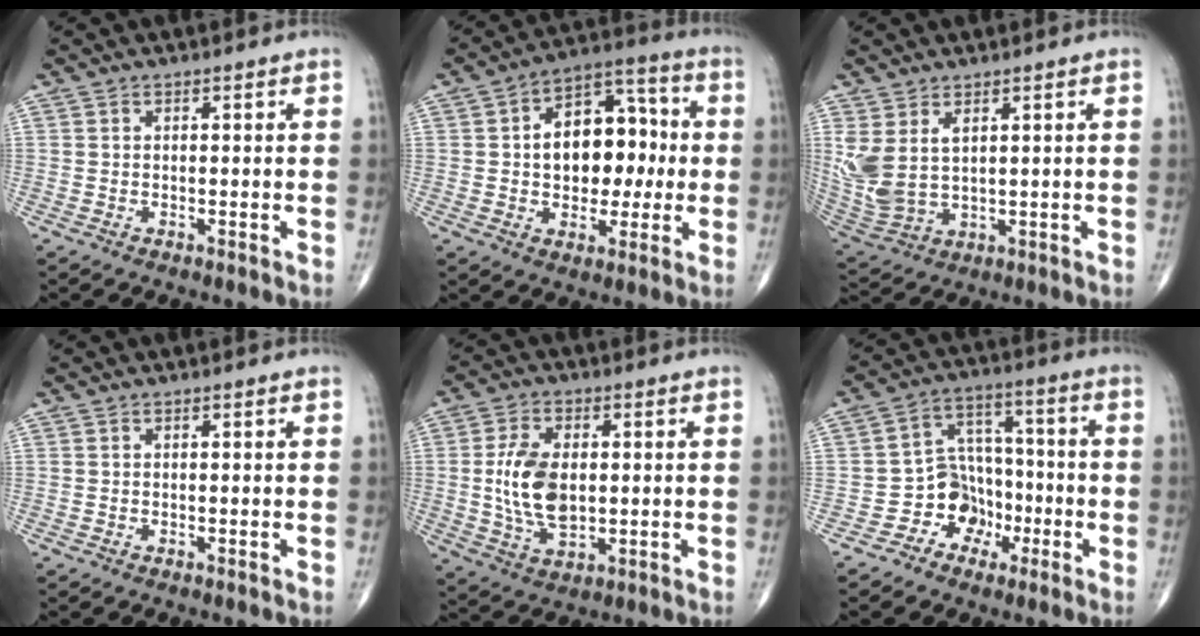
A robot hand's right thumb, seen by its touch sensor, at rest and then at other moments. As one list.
[{"total": 15.3, "force": [0.6, 10.1, 11.4], "torque": [-0.122, 0.035, 0.007]}, {"total": 9.1, "force": [3.0, 5.0, 7.1], "torque": [-0.167, -0.011, 0.078]}, {"total": 0.0}, {"total": 11.1, "force": [0.4, 6.5, 9.0], "torque": [-0.169, -0.005, 0.013]}, {"total": 9.0, "force": [-3.7, 7.4, 3.4], "torque": [-0.006, 0.052, -0.068]}]